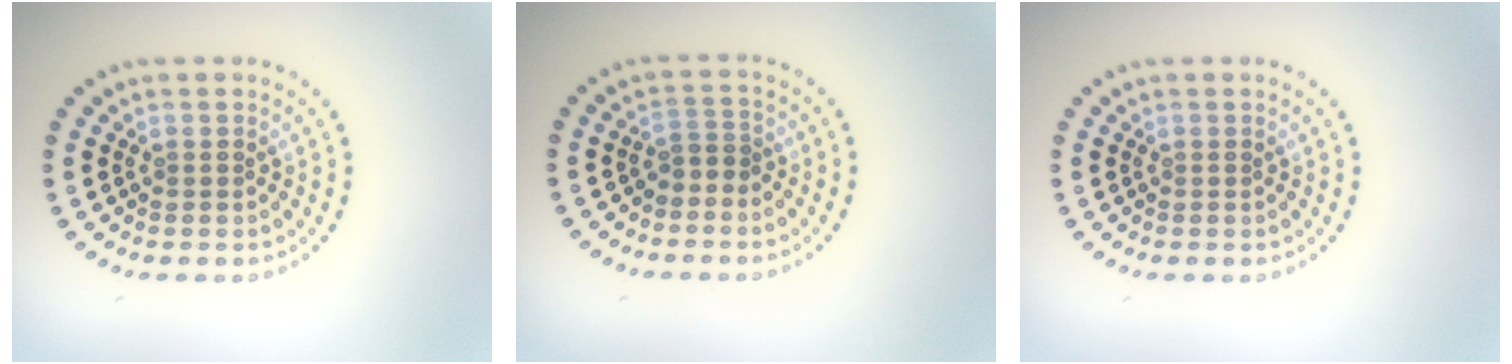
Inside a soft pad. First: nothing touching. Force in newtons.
{"total": 1.3, "press": 1.0, "slide": 0.8}
{"total": 0.0}